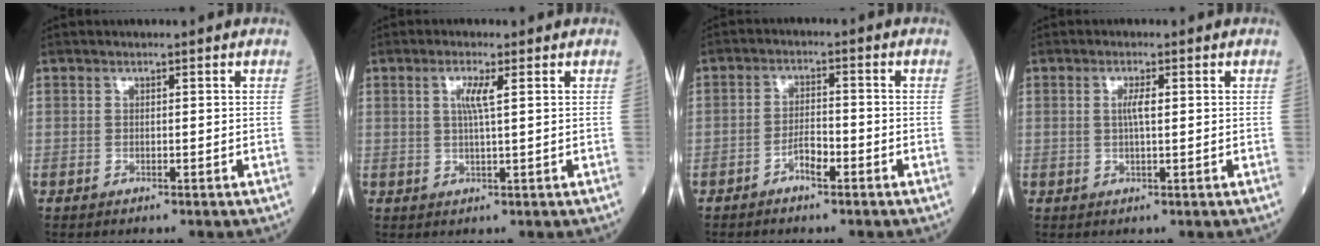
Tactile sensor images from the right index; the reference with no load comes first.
{"total": 3.0, "force": [0.9, -0.1, 2.9], "torque": [-0.060, 0.000, 0.016]}
{"total": 3.2, "force": [-2.0, 0.8, 2.4], "torque": [-0.040, 0.005, -0.039]}
{"total": 2.2, "force": [0.2, 0.3, 2.2], "torque": [-0.041, 0.001, 0.004]}